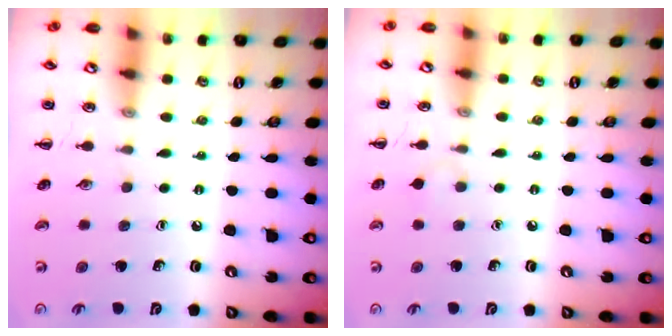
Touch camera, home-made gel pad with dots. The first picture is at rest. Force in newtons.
{"total": 2.8, "press": 2.6, "slide": 1.1}